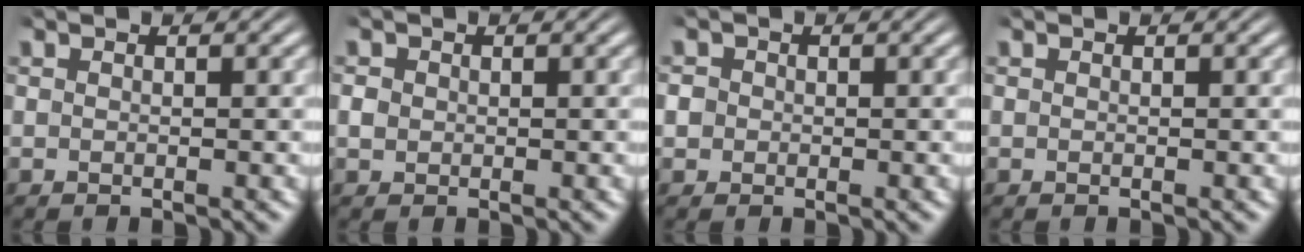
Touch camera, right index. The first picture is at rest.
{"total": 0.7, "force": [-0.1, 0.6, 0.3], "torque": [-0.013, -0.008, 0.005]}
{"total": 2.1, "force": [-0.1, 2.0, 0.6], "torque": [-0.024, -0.007, -0.003]}
{"total": 0.0}